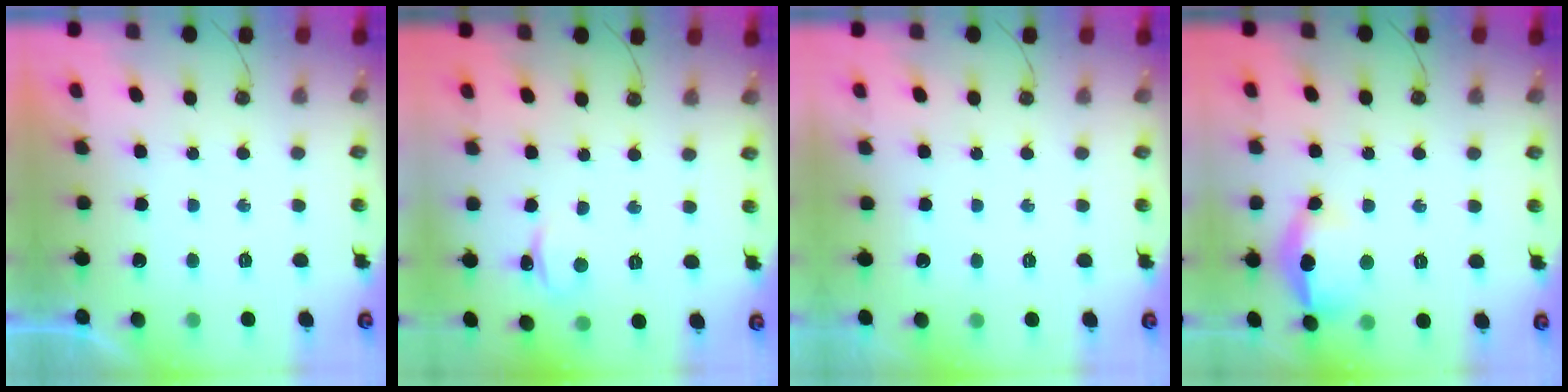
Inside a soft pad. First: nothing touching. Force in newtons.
{"total": 3.7, "press": 3.7, "slide": 0.5}
{"total": 11.8, "press": 1.8, "slide": 11.7}
{"total": 12.8, "press": 12.7, "slide": 1.7}